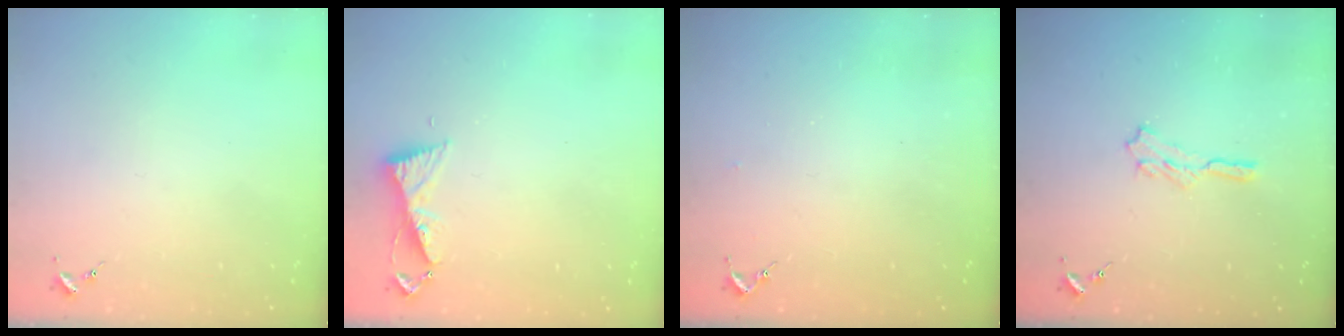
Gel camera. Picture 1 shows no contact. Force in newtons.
{"total": 6.0, "press": 5.9, "slide": 0.7}
{"total": 2.6, "press": 2.5, "slide": 0.3}
{"total": 5.0, "press": 5.0, "slide": 0.8}